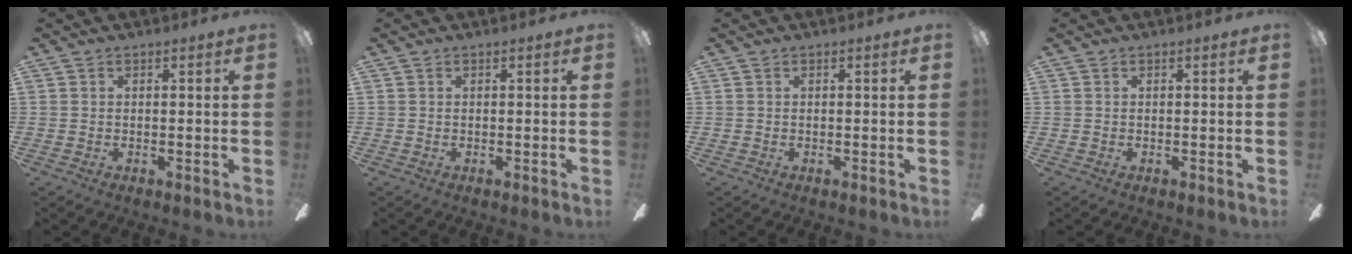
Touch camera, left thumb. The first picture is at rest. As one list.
[{"total": 0.0}, {"total": 0.0}, {"total": 0.0}]